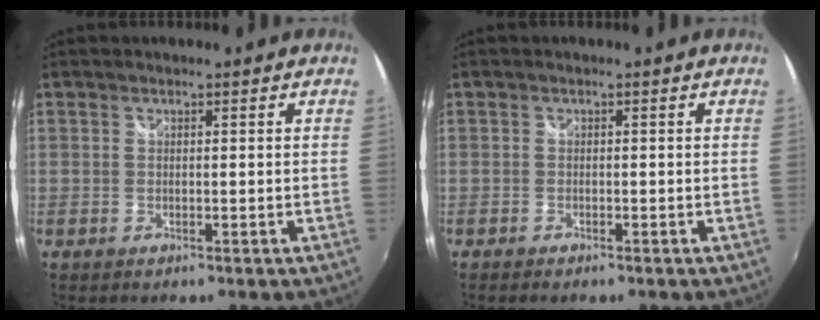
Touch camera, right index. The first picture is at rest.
{"total": 1.0, "force": [-0.9, 0.4, 0.2], "torque": [-0.009, -0.004, -0.018]}